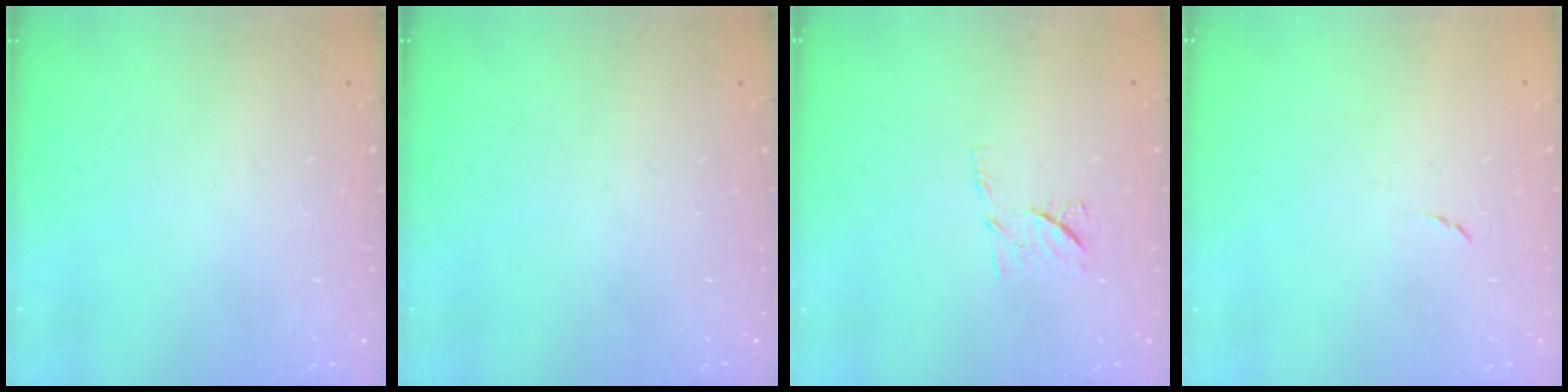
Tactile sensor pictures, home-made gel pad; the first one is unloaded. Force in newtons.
{"total": 0.0}
{"total": 7.2, "press": 7.0, "slide": 1.4}
{"total": 4.2, "press": 4.2, "slide": 0.5}